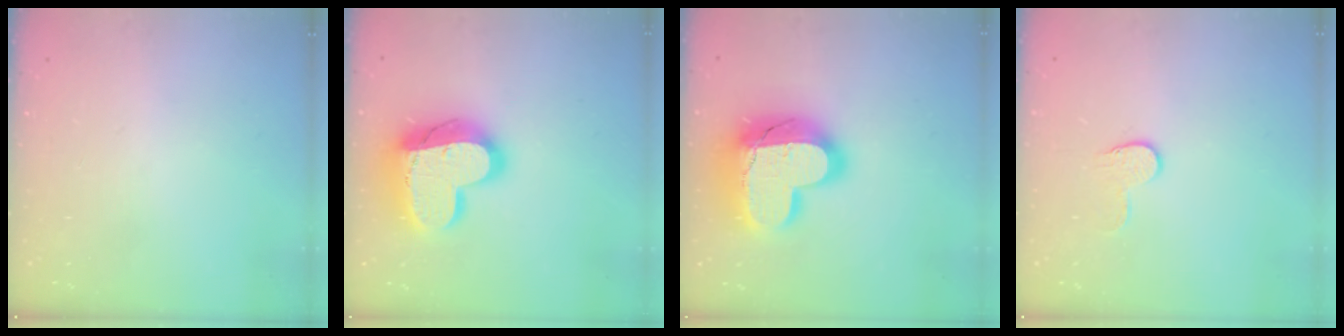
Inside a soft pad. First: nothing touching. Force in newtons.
{"total": 19.7, "press": 19.7, "slide": 1.4}
{"total": 22.3, "press": 22.3, "slide": 1.5}
{"total": 6.2, "press": 6.2, "slide": 0.4}